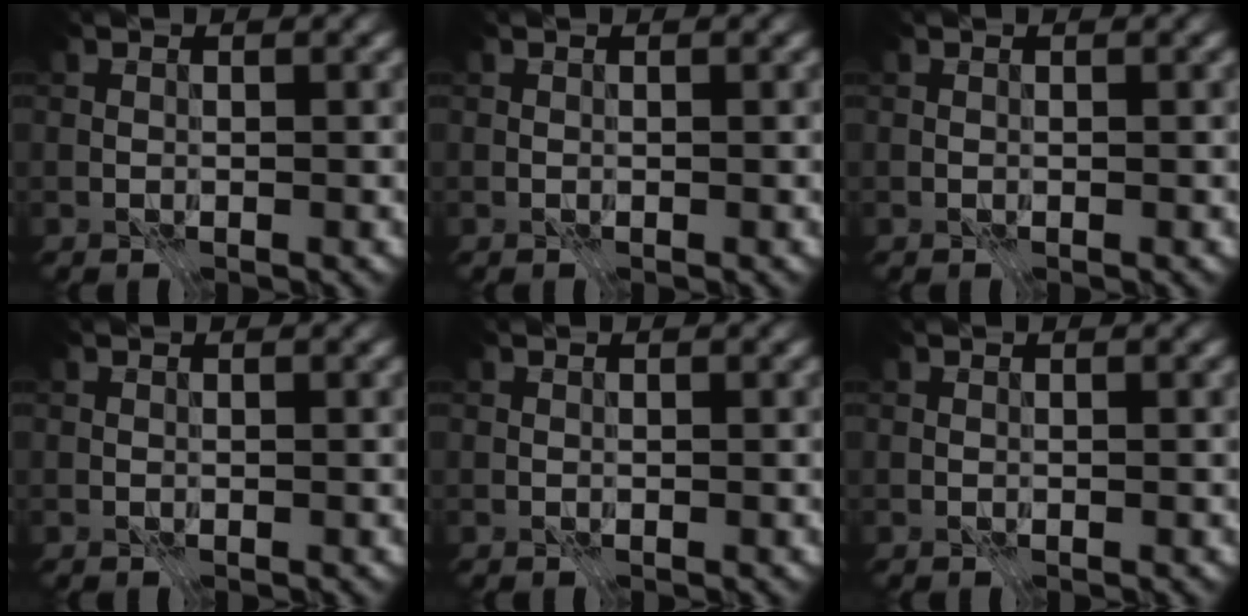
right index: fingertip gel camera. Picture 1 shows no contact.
{"total": 0.0}
{"total": 0.0}
{"total": 0.0}
{"total": 0.0}
{"total": 0.0}